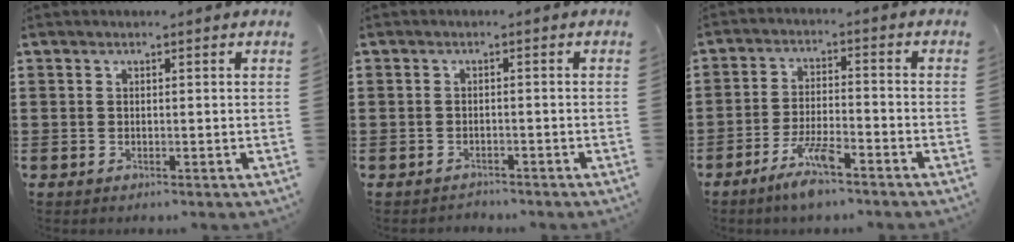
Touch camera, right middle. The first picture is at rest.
{"total": 1.6, "force": [-1.5, 0.5, -0.3], "torque": [0.001, 0.003, -0.035]}
{"total": 6.6, "force": [-4.6, 1.2, 4.5], "torque": [-0.100, -0.006, -0.086]}